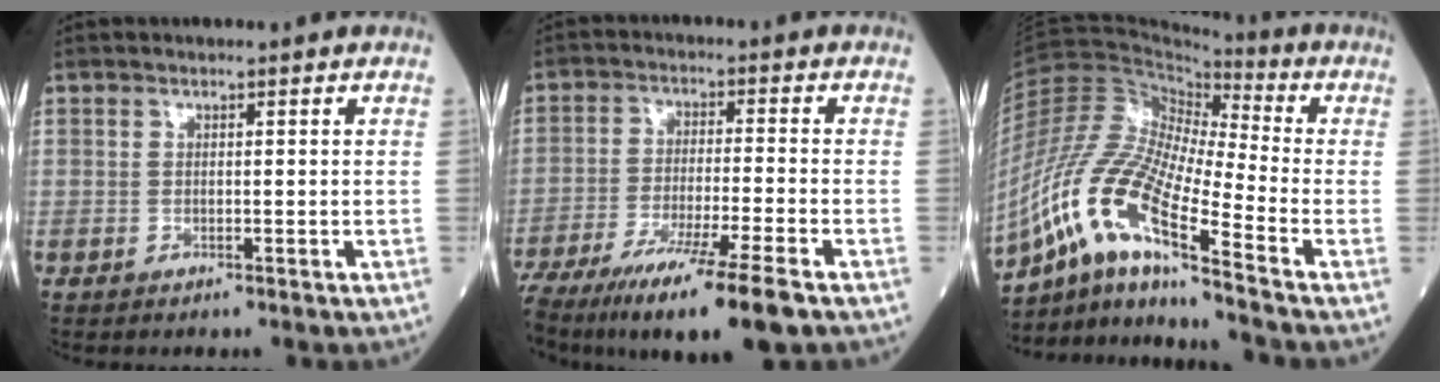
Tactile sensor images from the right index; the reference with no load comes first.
{"total": 17.3, "force": [-12.1, 0.4, 12.3], "torque": [-0.194, -0.049, -0.202]}
{"total": 16.1, "force": [-9.5, 1.6, 12.9], "torque": [-0.281, -0.012, -0.177]}